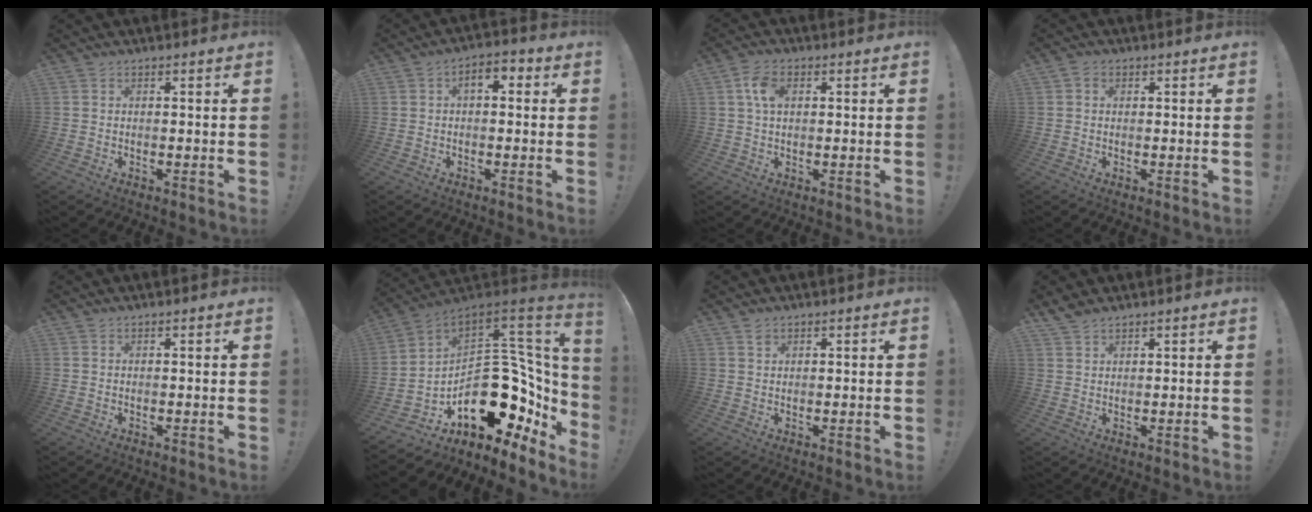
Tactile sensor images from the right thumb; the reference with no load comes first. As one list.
[{"total": 4.7, "force": [0.5, 2.9, 3.7], "torque": [-0.046, 0.002, 0.005]}, {"total": 6.3, "force": [1.6, 4.0, 4.6], "torque": [-0.083, 0.003, 0.027]}, {"total": 1.2, "force": [0.3, 1.0, 0.6], "torque": [-0.012, 0.004, 0.005]}, {"total": 0.0}, {"total": 25.4, "force": [-4.2, 15.7, 19.5], "torque": [-0.277, -0.010, -0.033]}, {"total": 1.2, "force": [0.8, 0.8, 0.2], "torque": [0.009, -0.006, 0.012]}, {"total": 2.8, "force": [2.4, 0.9, 1.0], "torque": [-0.016, -0.014, 0.046]}]